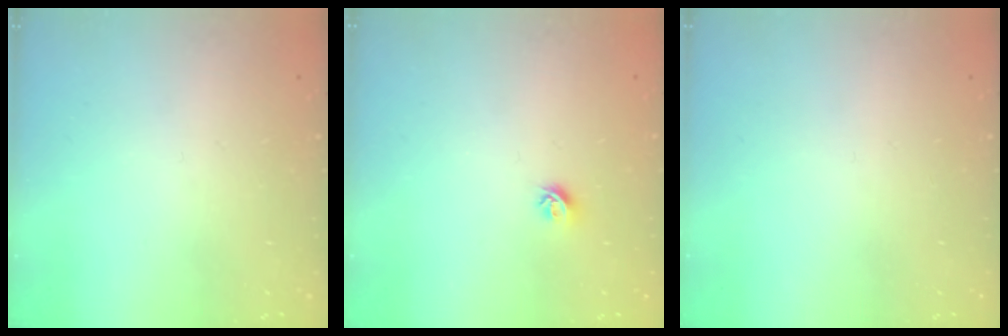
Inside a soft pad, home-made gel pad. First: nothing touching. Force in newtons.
{"total": 6.0, "press": 5.9, "slide": 0.7}
{"total": 0.0}